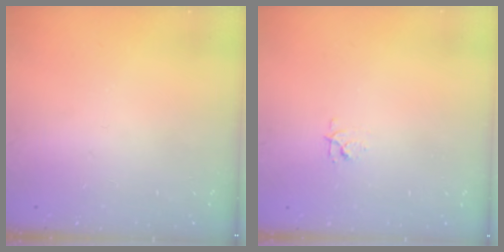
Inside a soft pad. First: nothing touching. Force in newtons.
{"total": 3.8, "press": 3.7, "slide": 0.4}